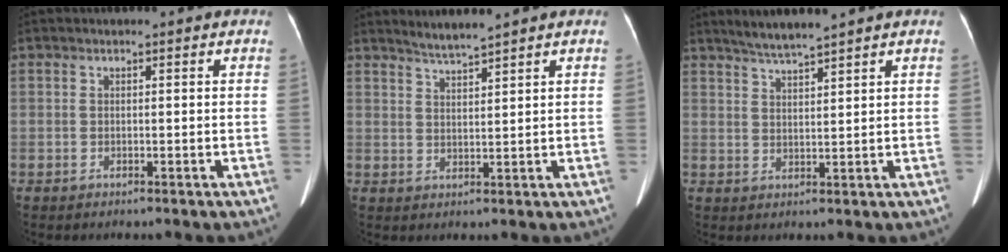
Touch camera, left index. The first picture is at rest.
{"total": 3.1, "force": [2.9, -0.8, 0.9], "torque": [-0.022, -0.002, 0.061]}
{"total": 4.8, "force": [4.2, -0.7, 2.2], "torque": [-0.045, 0.006, 0.082]}